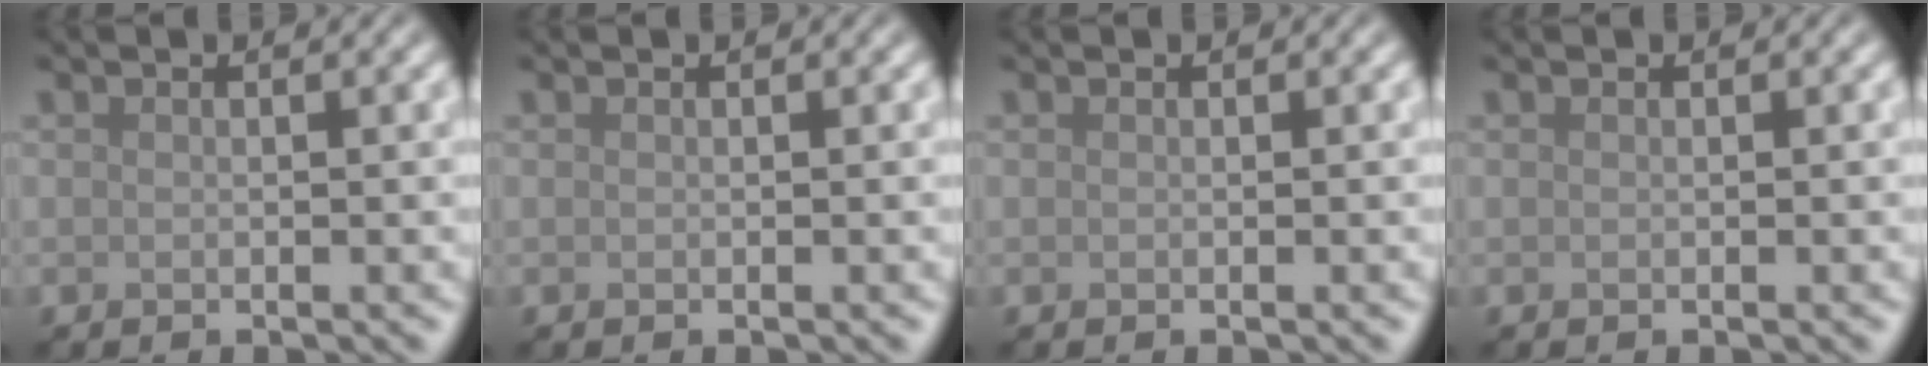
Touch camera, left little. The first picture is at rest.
{"total": 0.0}
{"total": 0.0}
{"total": 0.0}